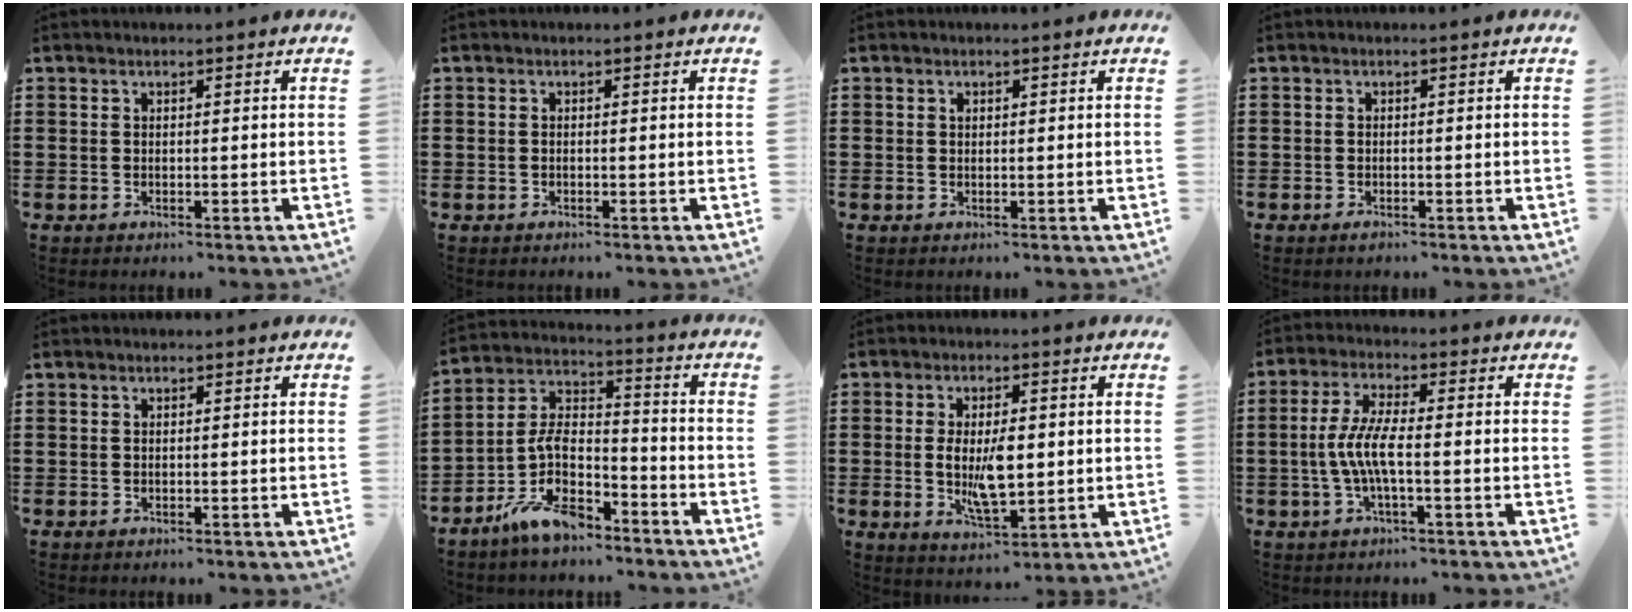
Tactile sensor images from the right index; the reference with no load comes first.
{"total": 0.0}
{"total": 0.6, "force": [0.2, 0.4, 0.3], "torque": [-0.008, 0.000, 0.005]}
{"total": 0.6, "force": [-0.4, 0.1, 0.3], "torque": [-0.009, -0.004, -0.007]}
{"total": 0.0}
{"total": 8.6, "force": [-5.6, 4.1, 5.1], "torque": [-0.122, -0.003, -0.114]}
{"total": 6.8, "force": [0.0, 2.8, 6.2], "torque": [-0.119, -0.002, -0.006]}
{"total": 5.8, "force": [-1.2, 1.3, 5.6], "torque": [-0.133, -0.009, -0.033]}